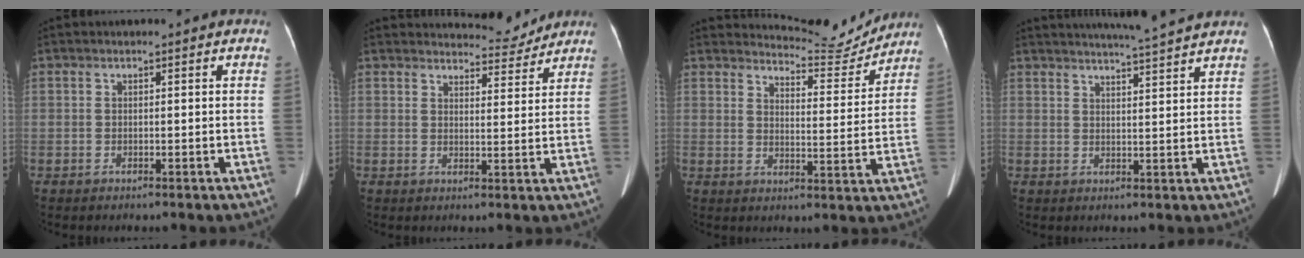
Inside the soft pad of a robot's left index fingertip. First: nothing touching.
{"total": 5.7, "force": [5.6, 0.9, 0.1], "torque": [0.001, -0.007, 0.070]}
{"total": 8.7, "force": [8.7, 0.4, -0.3], "torque": [0.002, -0.020, 0.118]}
{"total": 9.7, "force": [8.9, -1.1, 3.6], "torque": [-0.056, 0.007, 0.116]}